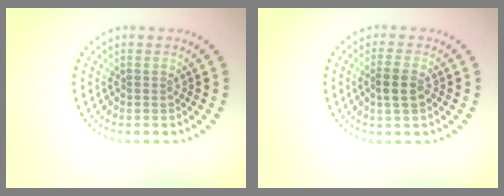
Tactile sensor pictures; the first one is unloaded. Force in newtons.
{"total": 2.4, "press": 2.3, "slide": 0.7}